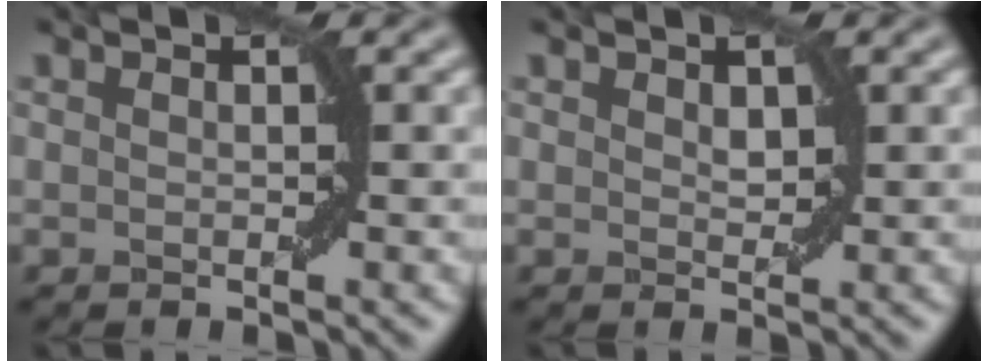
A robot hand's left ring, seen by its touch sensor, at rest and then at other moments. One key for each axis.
{"total": 1.1, "fx": 0.5, "fy": 0.7, "fz": 0.7, "tx": -0.012, "ty": -0.001, "tz": 0.012}